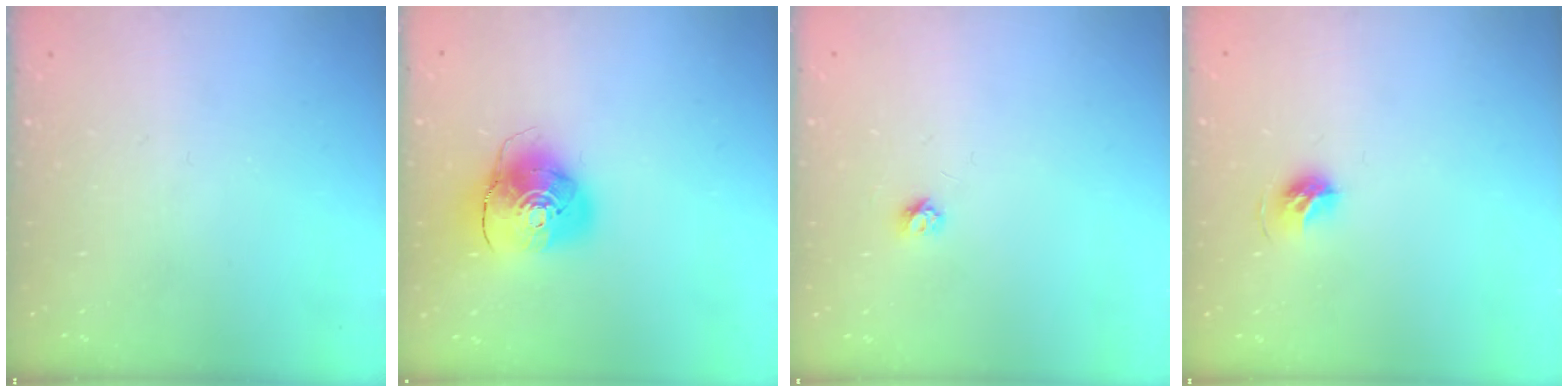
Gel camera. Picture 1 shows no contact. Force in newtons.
{"total": 9.9, "press": 9.8, "slide": 1.4}
{"total": 3.4, "press": 3.4, "slide": 0.4}
{"total": 6.7, "press": 6.7, "slide": 0.9}